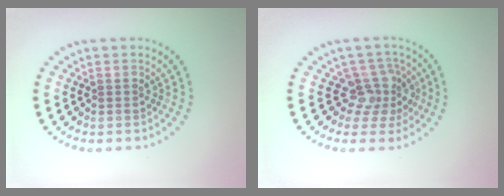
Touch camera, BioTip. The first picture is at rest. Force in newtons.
{"total": 3.2, "press": 2.6, "slide": 1.8}